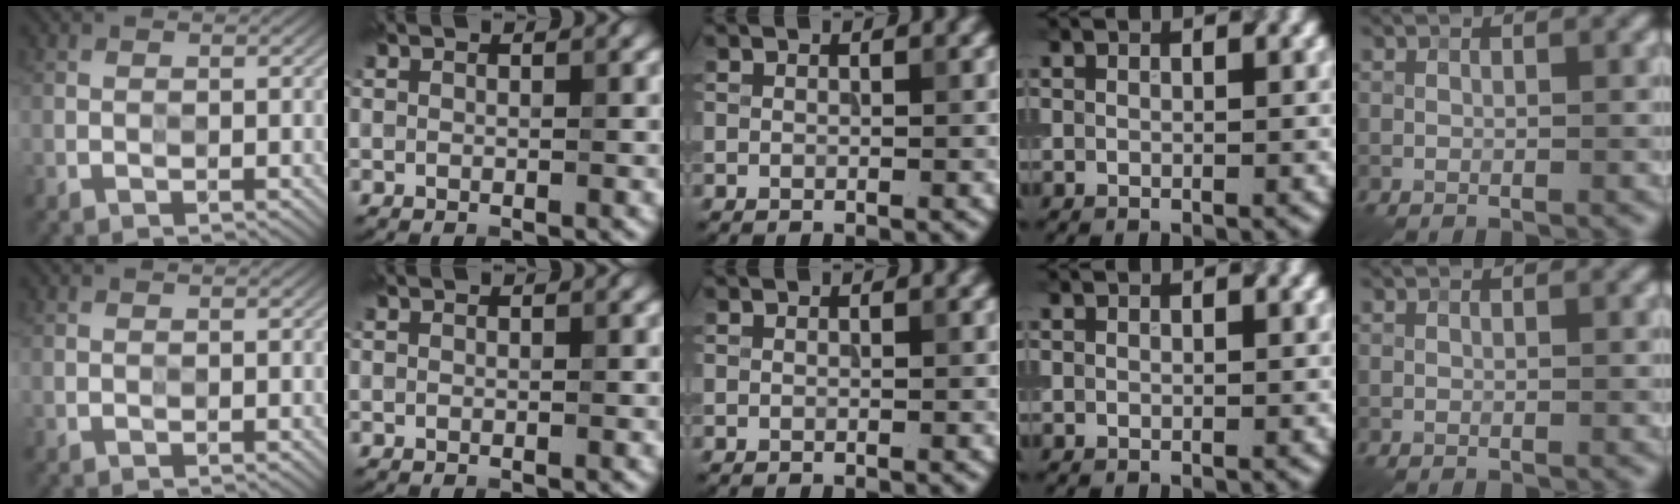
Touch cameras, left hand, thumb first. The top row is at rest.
{}